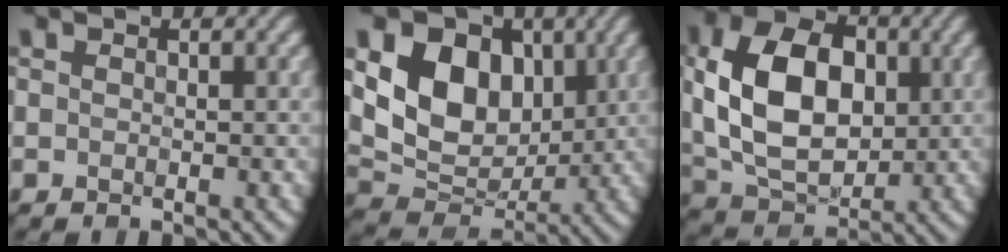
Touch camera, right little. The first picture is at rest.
{"total": 9.4, "force": [2.1, 6.8, 6.0], "torque": [-0.109, -0.006, 0.028]}
{"total": 10.4, "force": [0.8, 7.0, 7.7], "torque": [-0.151, 0.008, 0.007]}